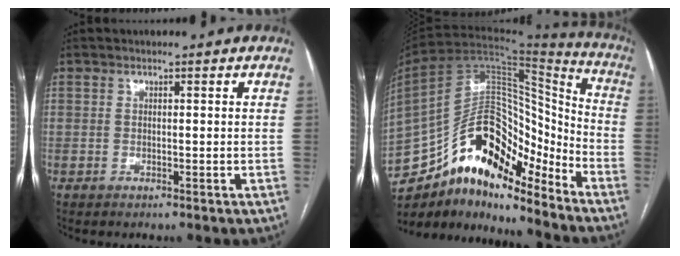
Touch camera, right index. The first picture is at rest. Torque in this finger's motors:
{"motor_torque": [0.83, -0.71, 0.18, 0.03]}